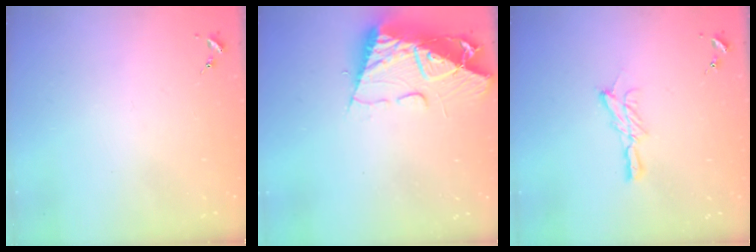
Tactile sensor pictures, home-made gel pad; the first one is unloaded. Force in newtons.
{"total": 13.6, "press": 13.6, "slide": 1.1}
{"total": 7.6, "press": 7.6, "slide": 0.1}